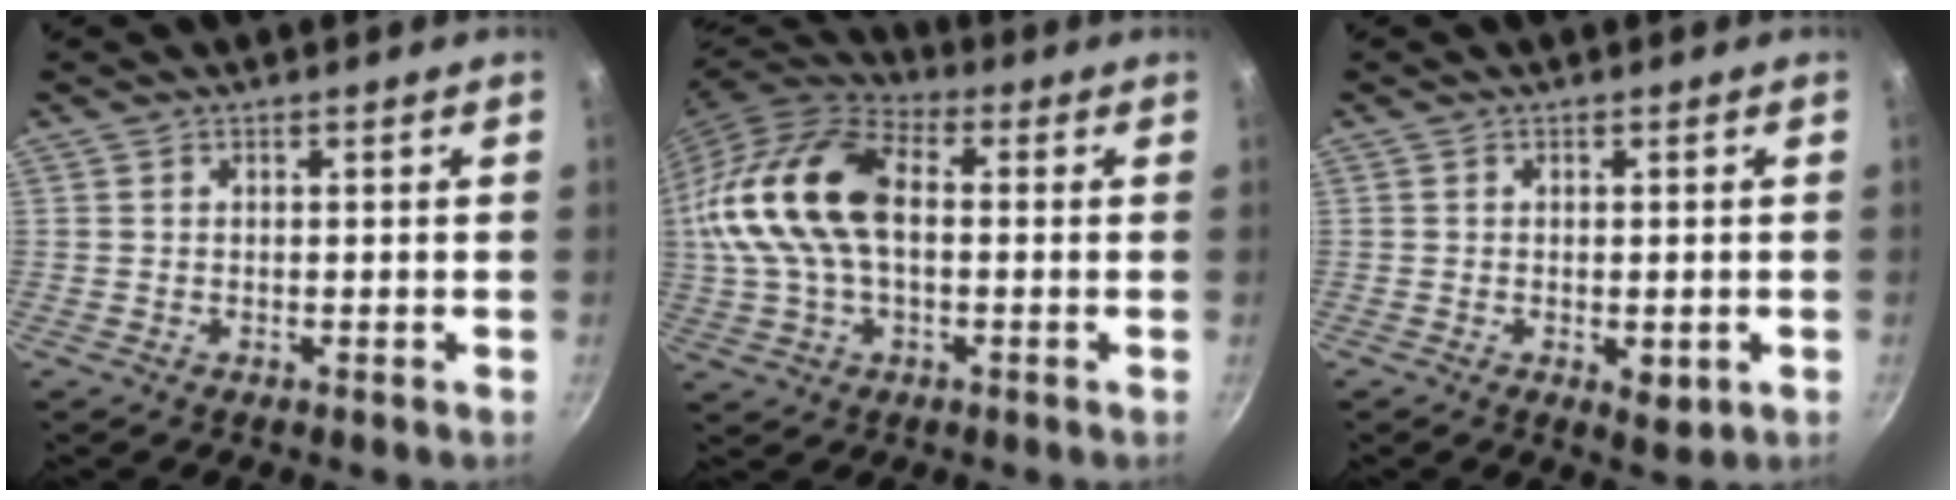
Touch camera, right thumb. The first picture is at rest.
{"total": 19.3, "force": [1.2, 11.8, 15.3], "torque": [-0.302, 0.034, 0.011]}
{"total": 3.7, "force": [-1.0, 1.6, 3.1], "torque": [-0.044, -0.009, -0.009]}